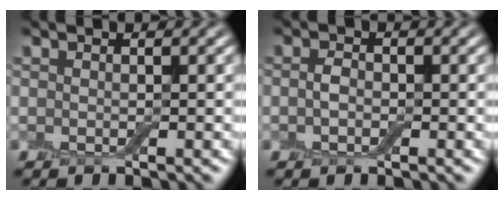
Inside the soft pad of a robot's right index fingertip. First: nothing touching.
{"total": 1.3, "force": [-0.2, 0.9, 1.0], "torque": [-0.021, 0.002, -0.007]}